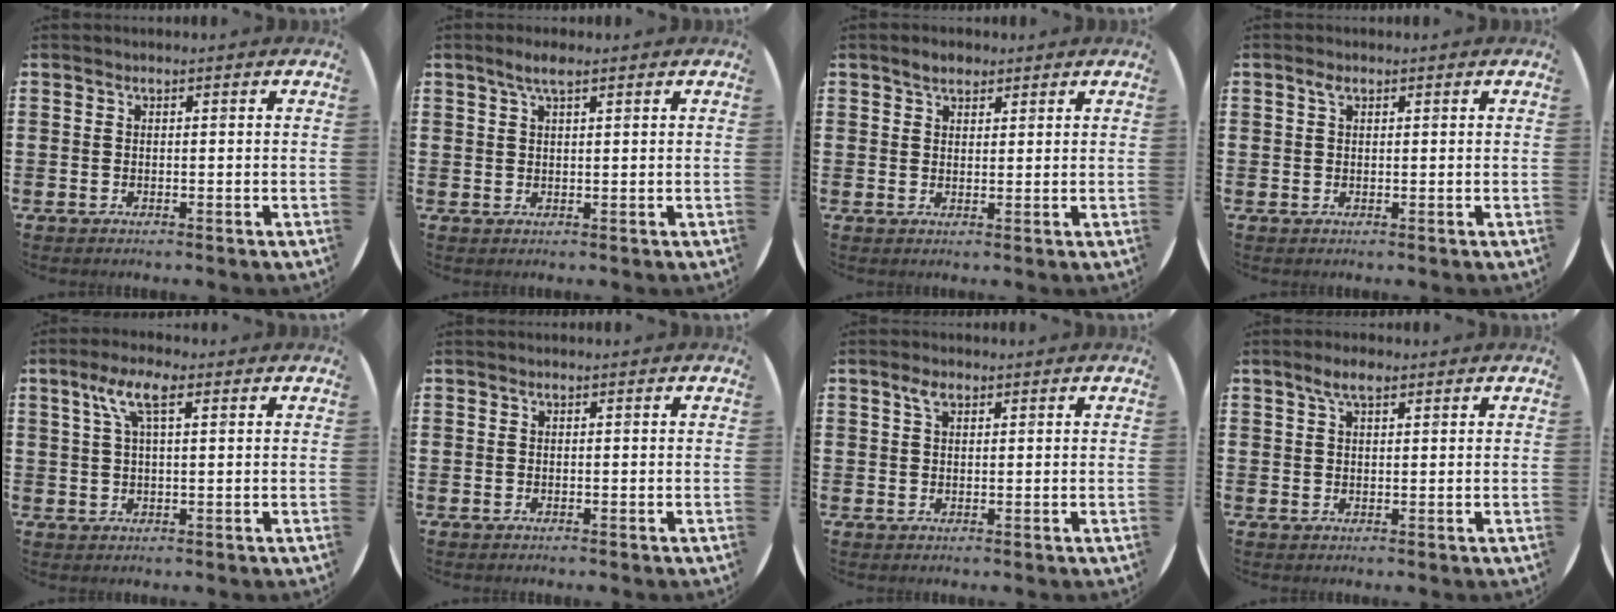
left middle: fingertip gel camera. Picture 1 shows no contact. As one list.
[{"total": 2.7, "force": [1.8, 0.6, 1.9], "torque": [-0.041, 0.007, 0.031]}, {"total": 2.3, "force": [1.9, 1.1, 0.6], "torque": [0.001, -0.003, 0.033]}, {"total": 1.2, "force": [0.6, 0.7, 0.8], "torque": [-0.009, 0.002, 0.009]}, {"total": 5.3, "force": [2.4, 1.6, 4.4], "torque": [-0.095, 0.011, 0.041]}, {"total": 0.0}, {"total": 2.1, "force": [1.3, 1.1, 1.3], "torque": [-0.021, 0.002, 0.021]}, {"total": 3.2, "force": [2.2, 1.1, 2.1], "torque": [-0.036, 0.004, 0.036]}]